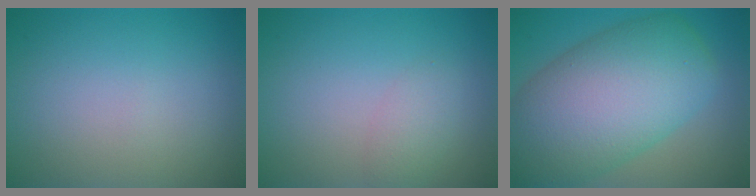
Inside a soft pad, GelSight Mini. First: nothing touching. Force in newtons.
{"total": 1.6, "press": 1.6, "slide": 0.1}
{"total": 12.2, "press": 12.2, "slide": 0.2}